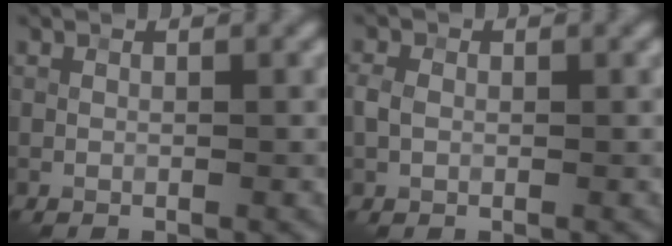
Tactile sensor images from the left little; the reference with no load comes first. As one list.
[{"total": 1.6, "force": [0.0, 1.2, 1.0], "torque": [-0.022, 0.004, -0.005]}]